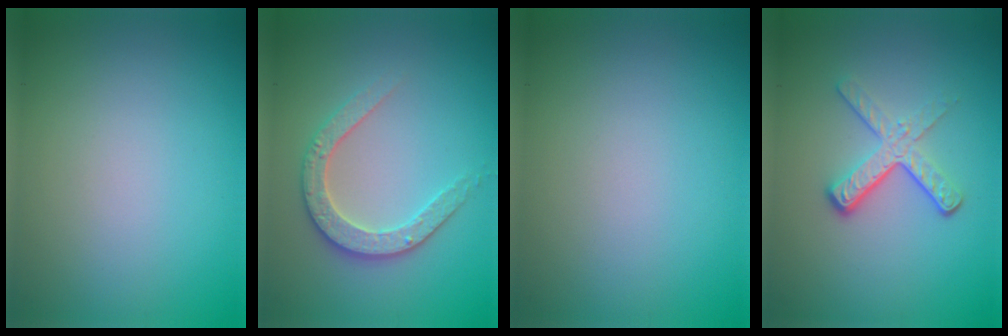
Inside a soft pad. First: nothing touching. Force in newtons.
{"total": 3.1, "press": 2.9, "slide": 1.2}
{"total": 0.0}
{"total": 3.7, "press": 2.3, "slide": 3.0}